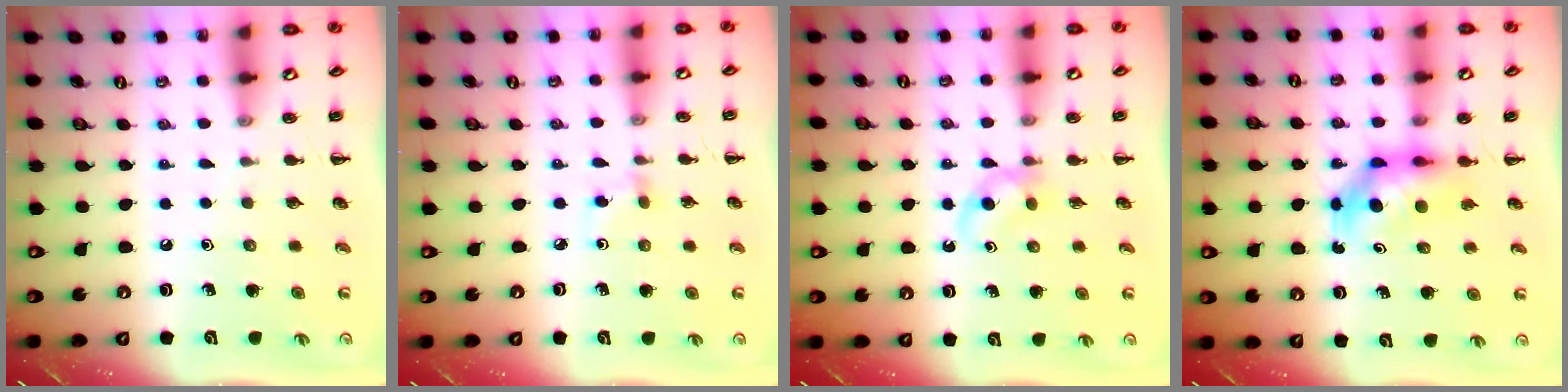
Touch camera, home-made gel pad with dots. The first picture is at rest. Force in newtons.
{"total": 2.7, "press": 2.4, "slide": 1.2}
{"total": 3.4, "press": 3.2, "slide": 1.4}
{"total": 5.7, "press": 5.6, "slide": 0.8}